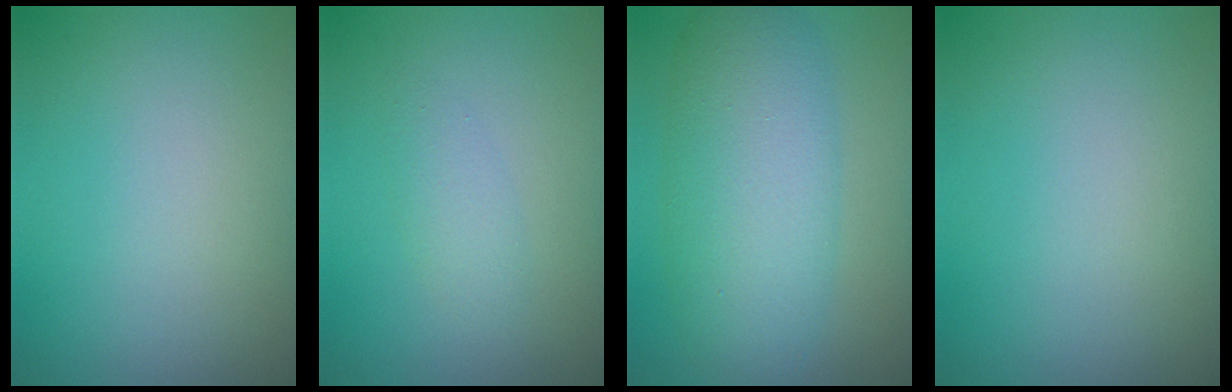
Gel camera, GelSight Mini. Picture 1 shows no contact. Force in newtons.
{"total": 1.5, "press": 1.5, "slide": 0.1}
{"total": 7.4, "press": 7.4, "slide": 0.2}
{"total": 0.0}